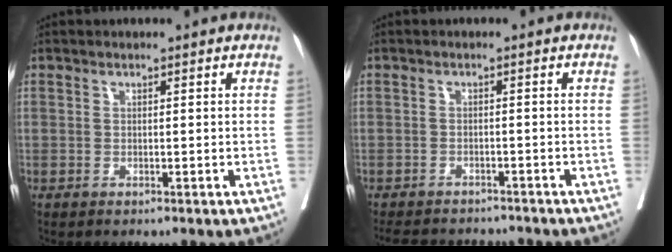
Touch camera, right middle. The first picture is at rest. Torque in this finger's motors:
{"motor_torque": [0.01, -0.04, 0.01, 0.01]}